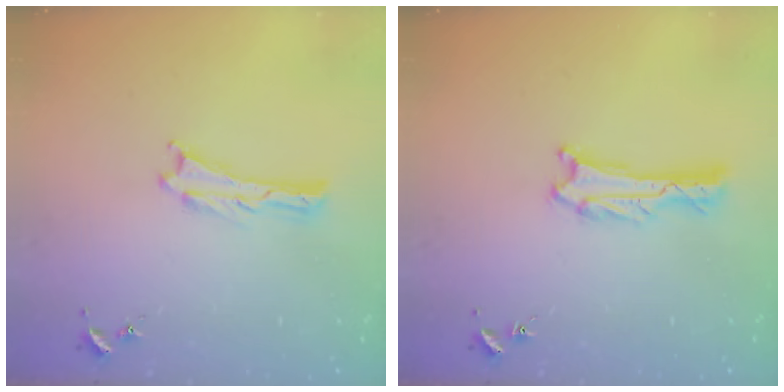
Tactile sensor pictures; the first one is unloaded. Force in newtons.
{"total": 1.4, "press": 1.4, "slide": 0.0}